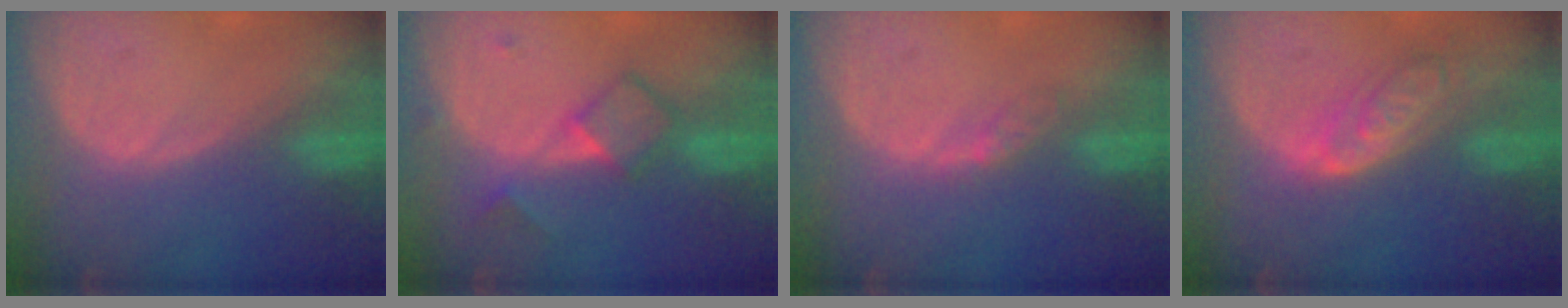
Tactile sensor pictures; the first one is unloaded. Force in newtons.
{"total": 4.9, "press": 4.7, "slide": 1.3}
{"total": 2.2, "press": 1.9, "slide": 1.2}
{"total": 6.2, "press": 5.5, "slide": 2.8}